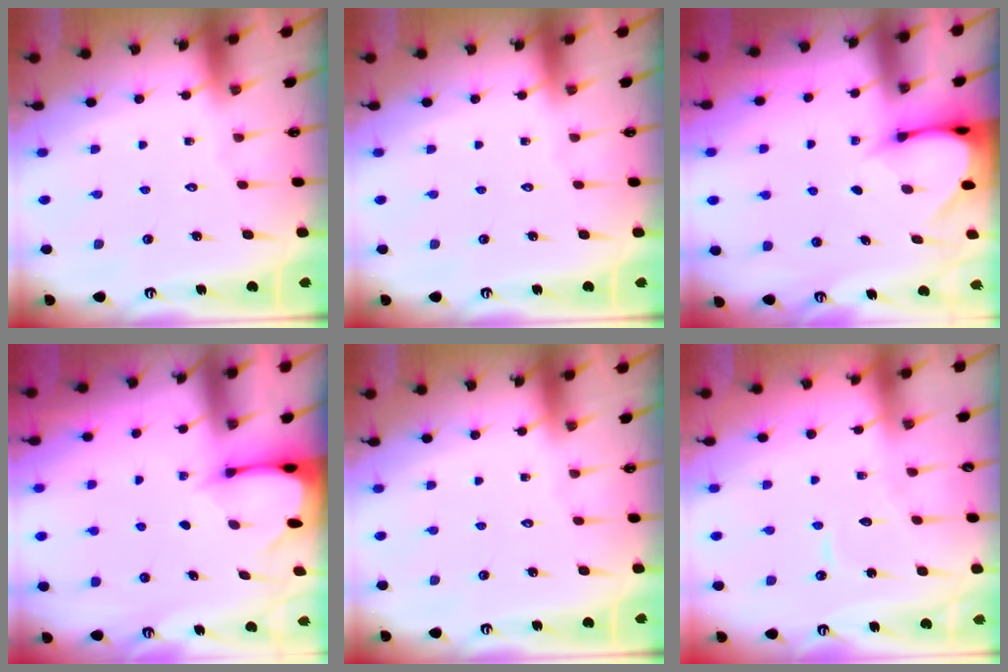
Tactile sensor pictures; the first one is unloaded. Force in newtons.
{"total": 0.0}
{"total": 3.5, "press": 3.4, "slide": 0.3}
{"total": 2.5, "press": 2.5, "slide": 0.3}
{"total": 0.0}
{"total": 5.8, "press": 5.7, "slide": 0.5}